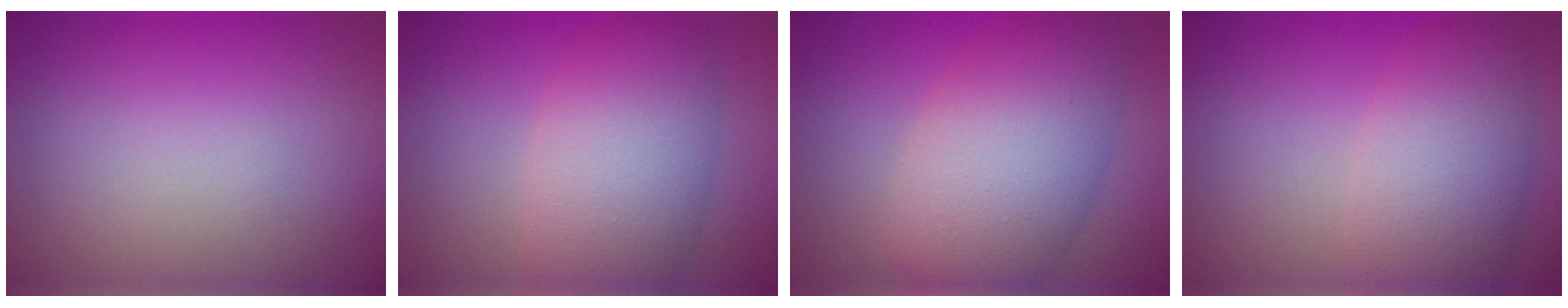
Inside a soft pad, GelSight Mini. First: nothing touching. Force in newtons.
{"total": 7.8, "press": 7.8, "slide": 0.1}
{"total": 9.4, "press": 9.4, "slide": 0.5}
{"total": 6.6, "press": 6.5, "slide": 0.4}